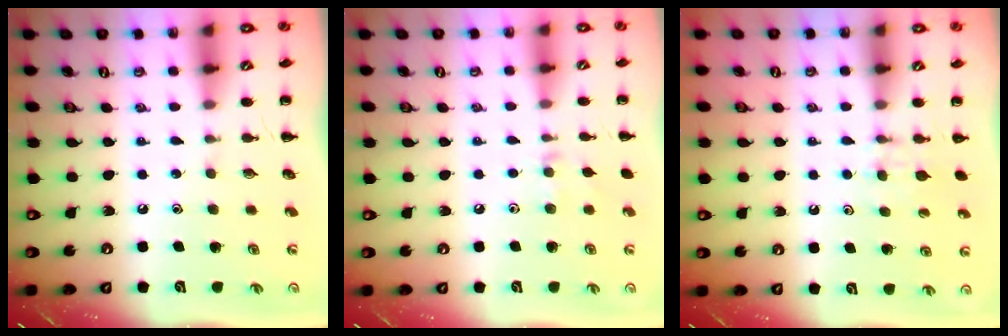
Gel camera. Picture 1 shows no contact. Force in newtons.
{"total": 6.2, "press": 6.0, "slide": 1.8}
{"total": 5.2, "press": 4.8, "slide": 2.0}